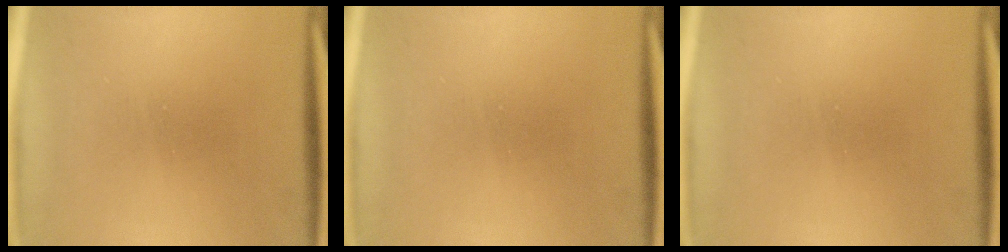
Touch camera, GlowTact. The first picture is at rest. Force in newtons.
{"total": 0.0}
{"total": 0.0}